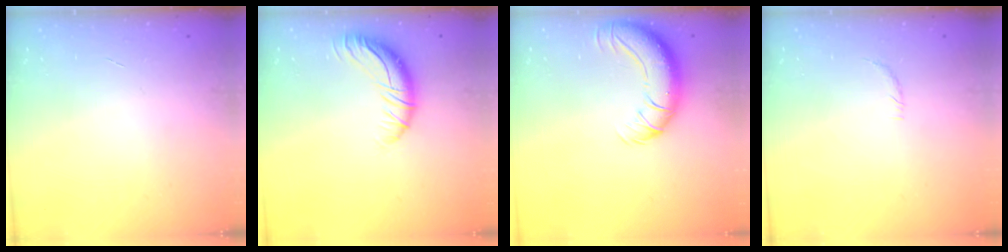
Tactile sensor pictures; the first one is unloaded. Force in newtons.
{"total": 12.2, "press": 12.1, "slide": 1.2}
{"total": 12.0, "press": 11.7, "slide": 2.8}
{"total": 5.3, "press": 5.1, "slide": 1.4}